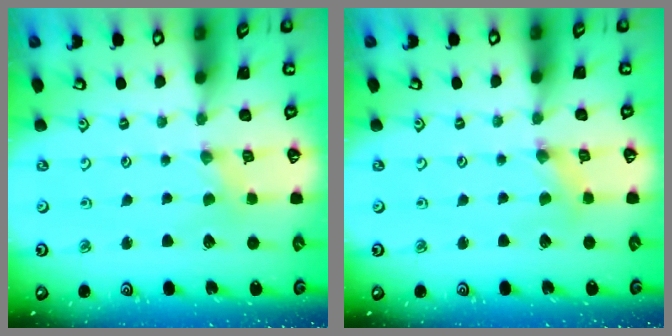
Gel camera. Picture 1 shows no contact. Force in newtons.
{"total": 0.8, "press": 0.7, "slide": 0.3}